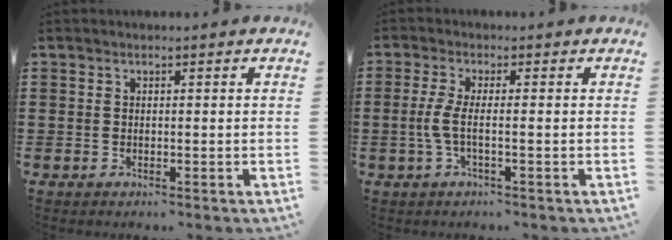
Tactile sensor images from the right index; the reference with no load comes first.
{"total": 3.5, "force": [-0.7, 0.4, 3.4], "torque": [-0.093, -0.012, -0.024]}